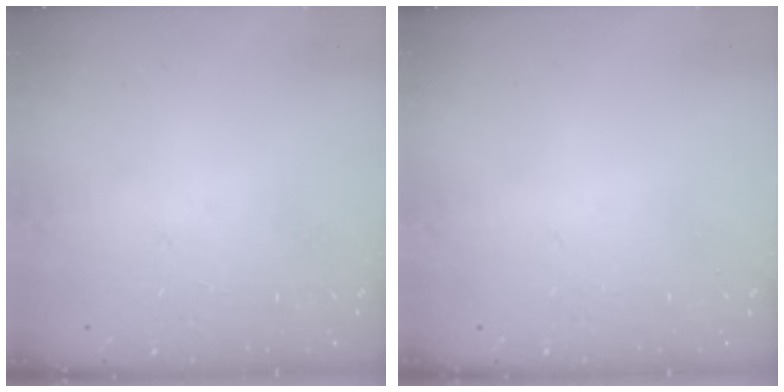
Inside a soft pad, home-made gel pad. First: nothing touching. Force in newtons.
{"total": 0.0}